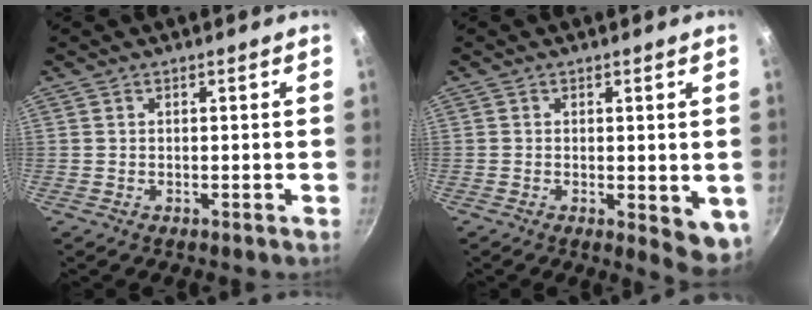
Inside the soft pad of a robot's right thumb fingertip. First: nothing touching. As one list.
[{"total": 6.0, "force": [-0.7, 2.5, 5.4], "torque": [-0.058, -0.010, -0.005]}]